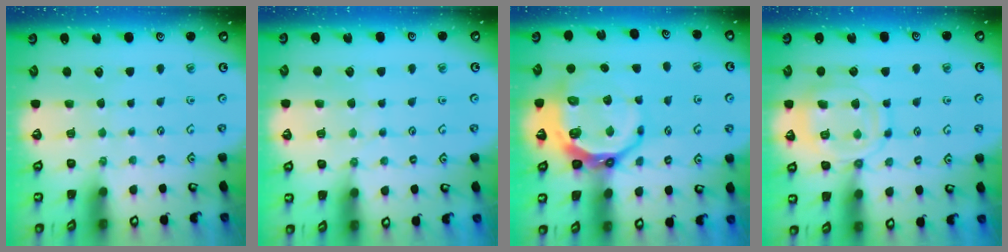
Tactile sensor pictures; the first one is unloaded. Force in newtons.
{"total": 4.0, "press": 4.0, "slide": 0.2}
{"total": 14.0, "press": 13.2, "slide": 4.7}
{"total": 14.4, "press": 14.3, "slide": 1.2}